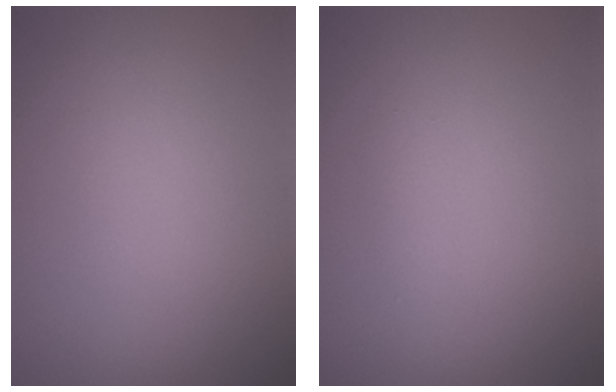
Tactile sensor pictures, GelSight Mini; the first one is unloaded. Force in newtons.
{"total": 0.6, "press": 0.6, "slide": 0.0}